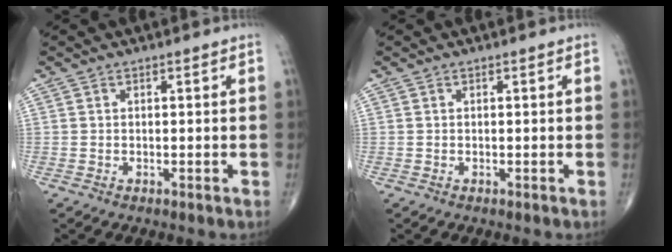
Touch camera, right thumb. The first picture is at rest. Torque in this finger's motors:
{"motor_torque": [0.00, 0.00, 0.00, 0.00, 0.00]}